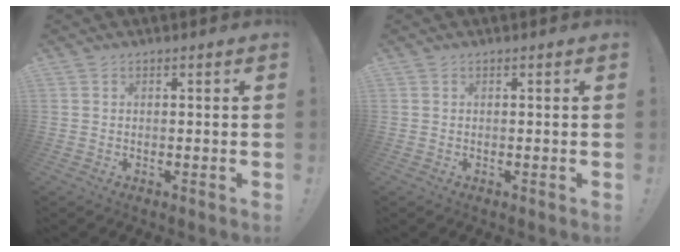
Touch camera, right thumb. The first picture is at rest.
{"total": 0.0}